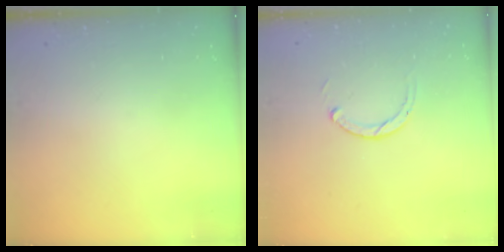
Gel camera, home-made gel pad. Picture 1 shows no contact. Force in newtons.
{"total": 2.3, "press": 2.3, "slide": 0.3}